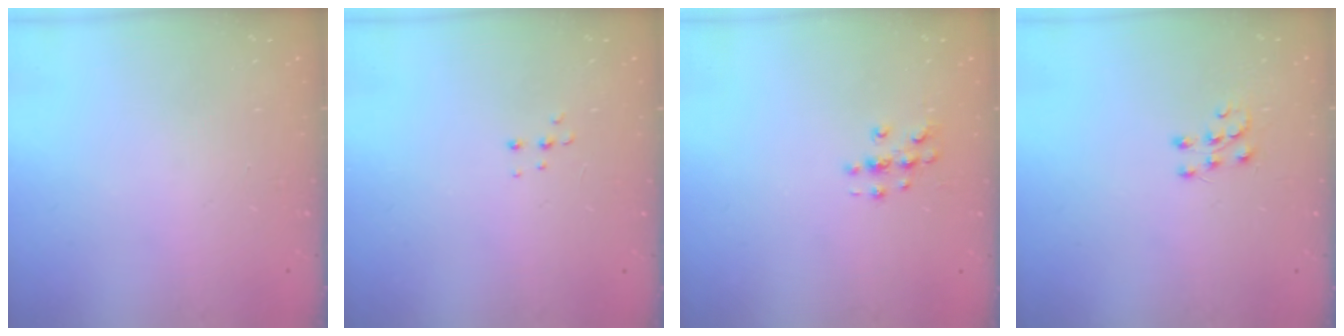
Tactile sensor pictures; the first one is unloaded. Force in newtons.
{"total": 4.0, "press": 3.9, "slide": 0.8}
{"total": 3.9, "press": 3.8, "slide": 0.5}
{"total": 6.0, "press": 5.9, "slide": 0.4}